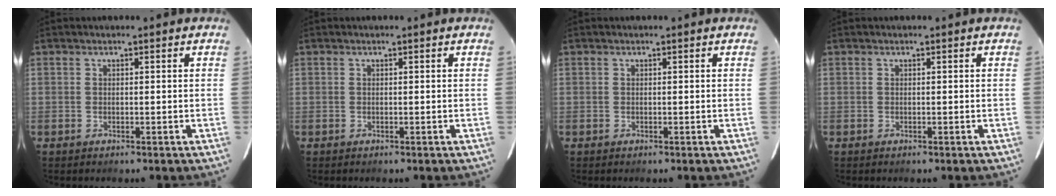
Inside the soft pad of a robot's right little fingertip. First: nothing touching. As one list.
[{"total": 0.0}, {"total": 0.0}, {"total": 0.0}]